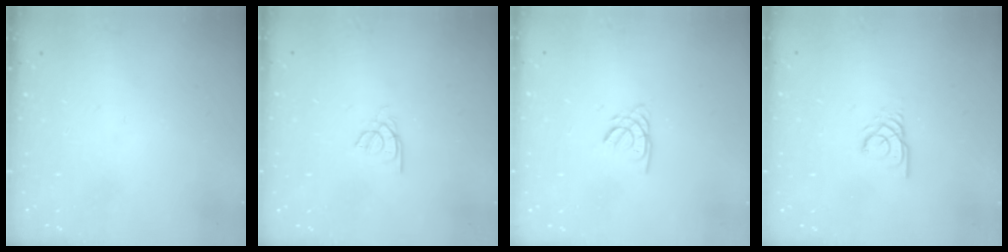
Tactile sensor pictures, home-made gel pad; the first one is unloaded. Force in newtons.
{"total": 2.2, "press": 2.1, "slide": 0.4}
{"total": 1.8, "press": 1.8, "slide": 0.3}
{"total": 2.9, "press": 2.9, "slide": 0.2}